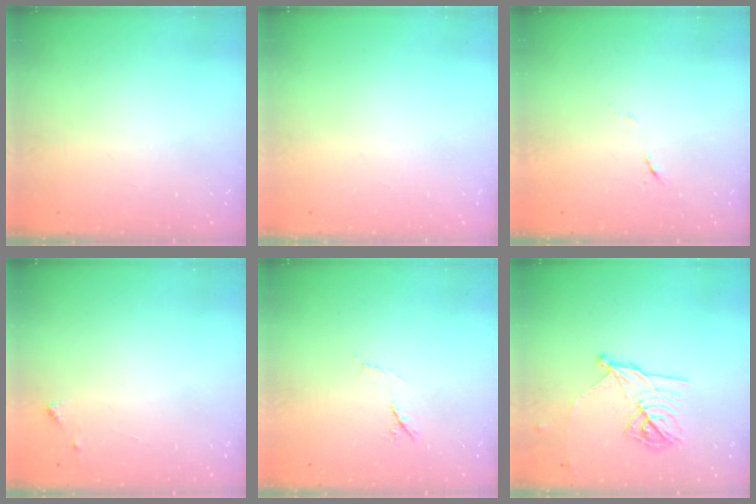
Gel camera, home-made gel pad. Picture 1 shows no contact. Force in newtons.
{"total": 0.0}
{"total": 5.2, "press": 5.1, "slide": 1.2}
{"total": 4.1, "press": 4.1, "slide": 0.5}
{"total": 4.7, "press": 4.6, "slide": 1.2}
{"total": 12.9, "press": 12.9, "slide": 0.2}